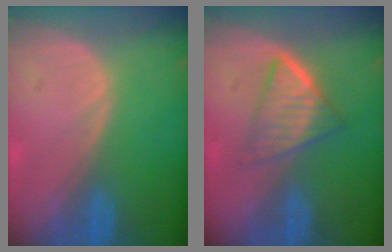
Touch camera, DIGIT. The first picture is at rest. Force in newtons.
{"total": 6.6, "press": 5.6, "slide": 3.4}